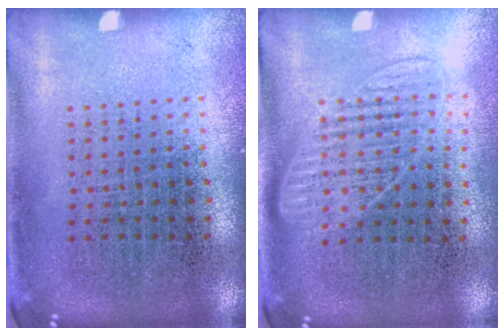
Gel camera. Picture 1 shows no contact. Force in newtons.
{"total": 1.3, "press": 1.2, "slide": 0.6}